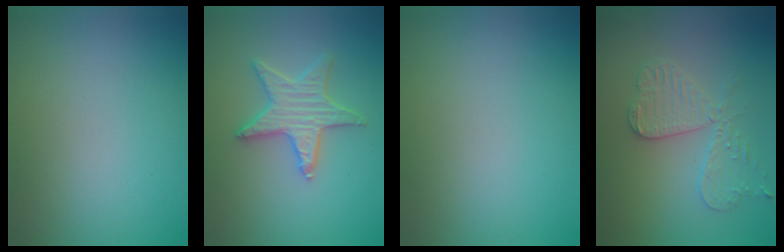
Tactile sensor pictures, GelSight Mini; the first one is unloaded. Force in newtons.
{"total": 3.5, "press": 3.4, "slide": 0.7}
{"total": 0.0}
{"total": 3.5, "press": 3.4, "slide": 0.5}